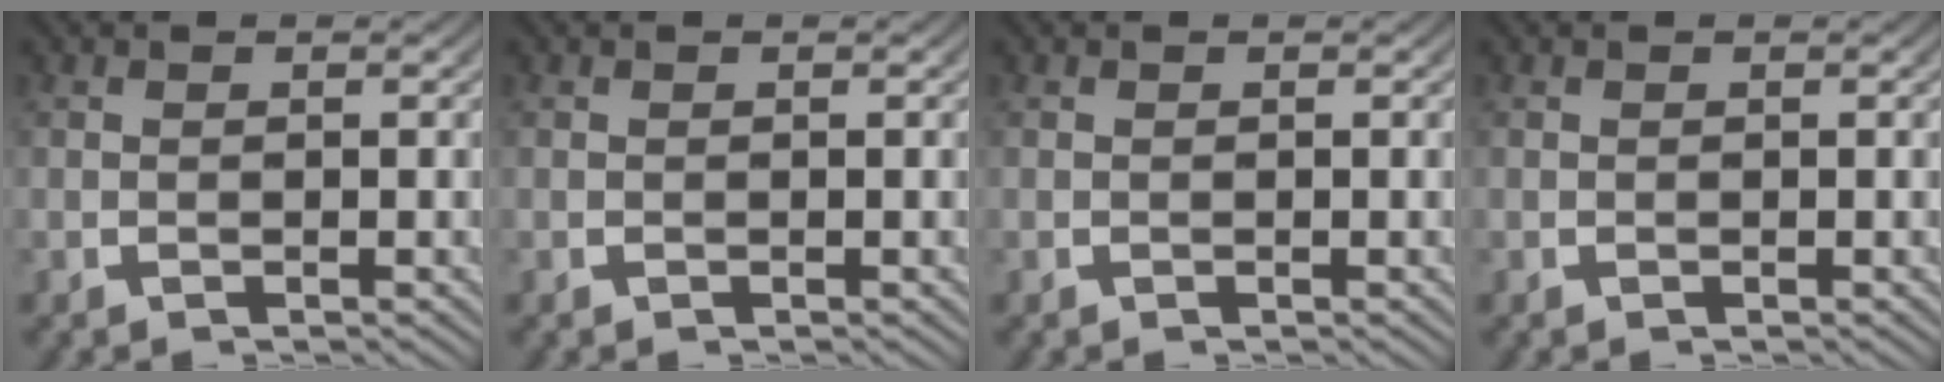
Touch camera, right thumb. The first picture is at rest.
{"total": 0.0}
{"total": 0.0}
{"total": 0.0}